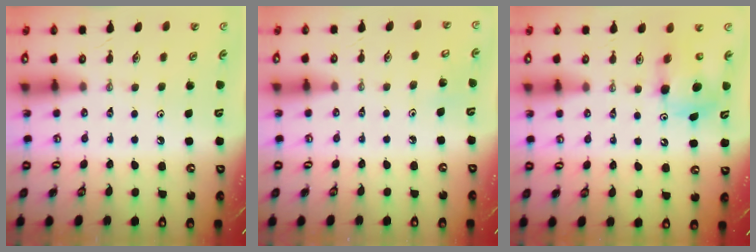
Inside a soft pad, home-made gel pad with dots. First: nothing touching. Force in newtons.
{"total": 2.8, "press": 2.8, "slide": 0.2}
{"total": 11.2, "press": 11.2, "slide": 0.6}